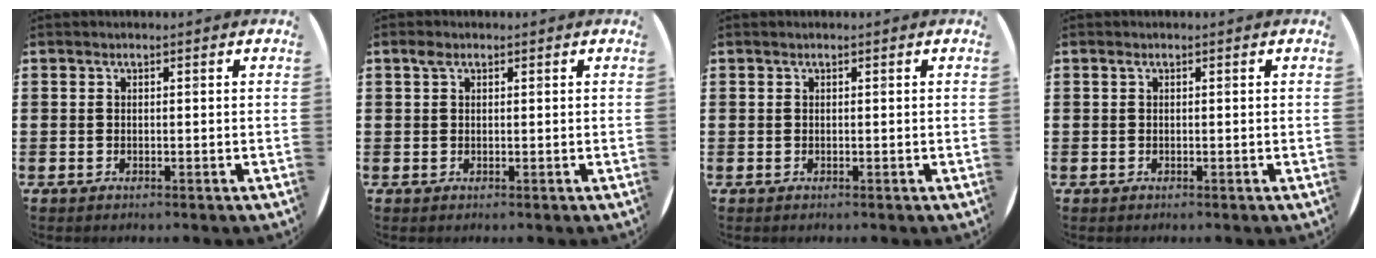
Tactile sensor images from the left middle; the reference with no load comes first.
{"total": 1.0, "force": [0.6, 0.6, 0.6], "torque": [-0.007, 0.002, 0.009]}
{"total": 0.0}
{"total": 0.0}